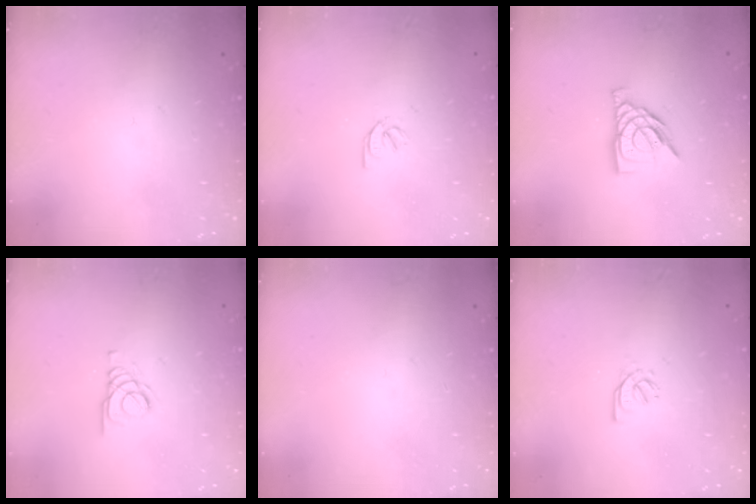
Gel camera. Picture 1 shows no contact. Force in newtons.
{"total": 2.0, "press": 2.0, "slide": 0.3}
{"total": 9.1, "press": 9.1, "slide": 0.8}
{"total": 1.6, "press": 1.6, "slide": 0.2}
{"total": 0.0}
{"total": 1.7, "press": 1.6, "slide": 0.5}